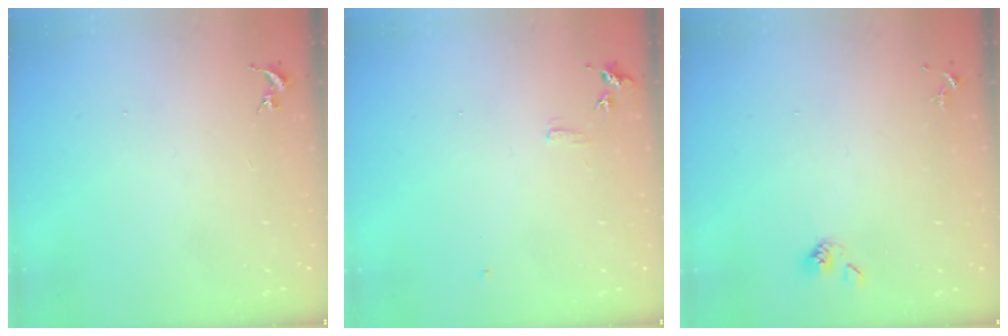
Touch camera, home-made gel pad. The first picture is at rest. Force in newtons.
{"total": 5.6, "press": 5.5, "slide": 0.7}
{"total": 4.4, "press": 4.1, "slide": 1.6}